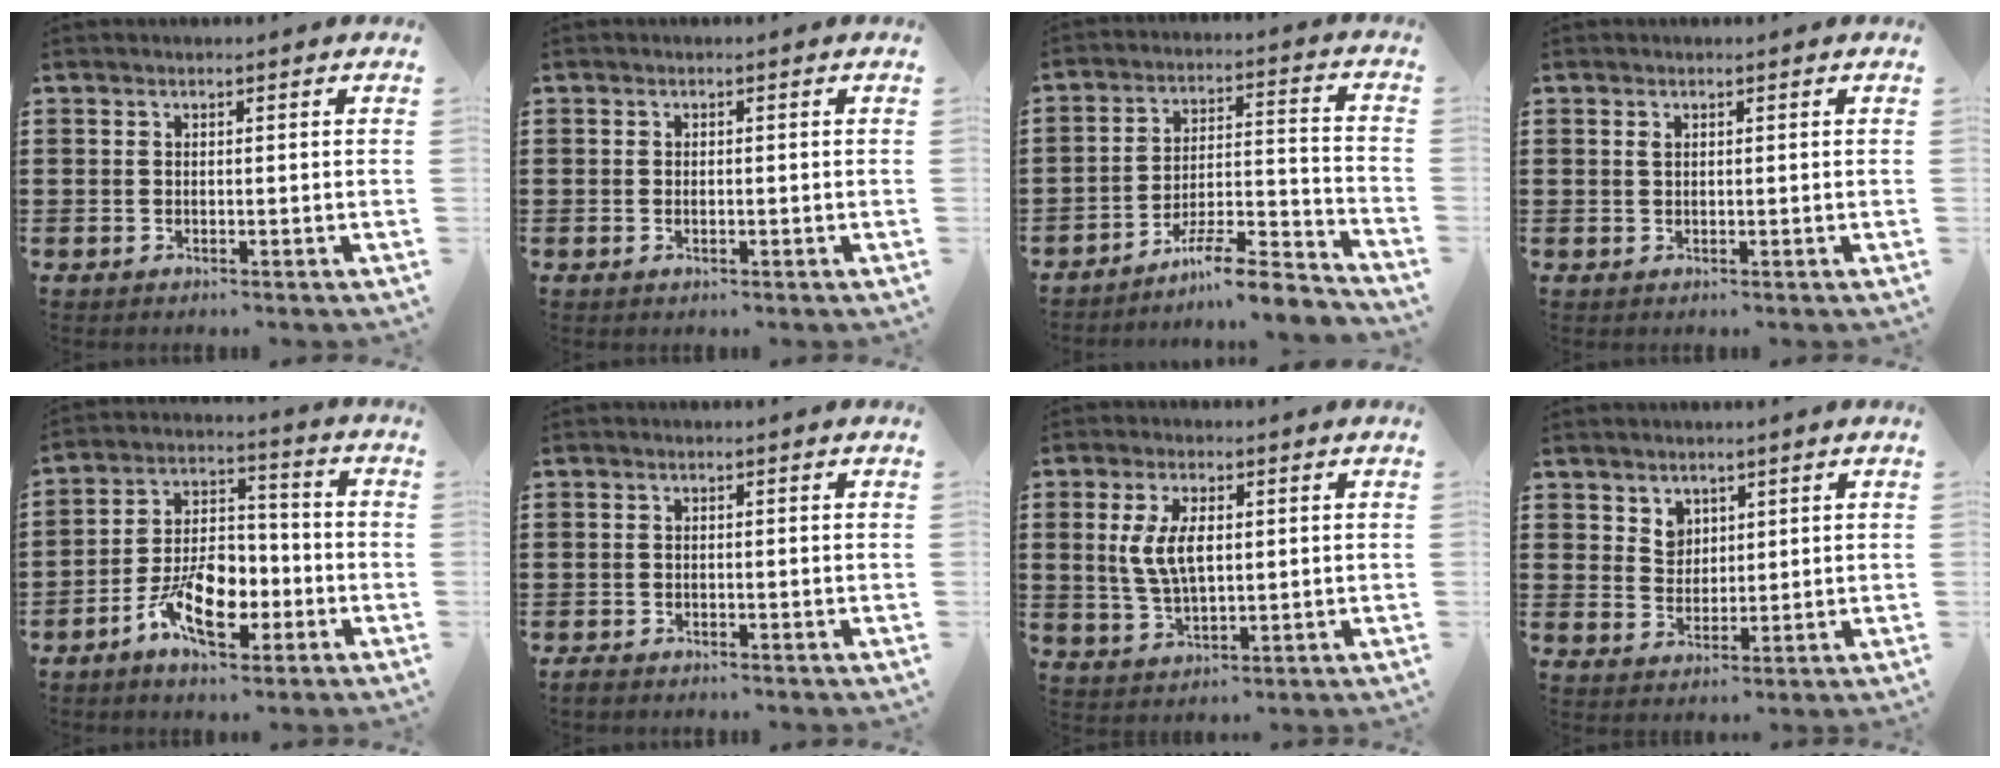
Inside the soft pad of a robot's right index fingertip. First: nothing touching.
{"total": 0.6, "force": [-0.1, 0.3, 0.5], "torque": [-0.012, -0.002, -0.001]}
{"total": 8.3, "force": [-7.4, 1.0, 3.6], "torque": [-0.049, 0.014, -0.139]}
{"total": 0.7, "force": [0.3, 0.4, 0.5], "torque": [-0.013, 0.000, 0.006]}
{"total": 10.4, "force": [-4.5, 5.8, 7.4], "torque": [-0.134, 0.011, -0.079]}
{"total": 0.9, "force": [-0.9, 0.3, 0.0], "torque": [-0.004, 0.000, -0.019]}
{"total": 6.6, "force": [0.9, 3.2, 5.7], "torque": [-0.129, 0.007, 0.010]}
{"total": 3.6, "force": [2.5, 2.5, 0.5], "torque": [-0.021, 0.007, 0.047]}